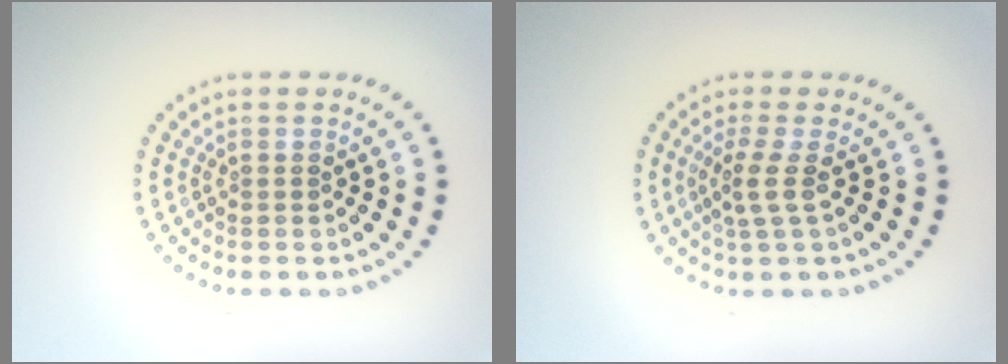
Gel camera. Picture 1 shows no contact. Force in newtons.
{"total": 2.1, "press": 1.5, "slide": 1.5}